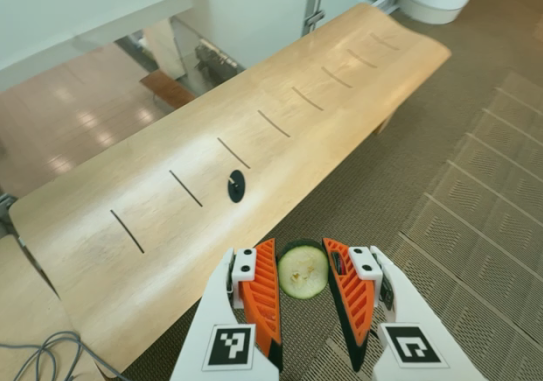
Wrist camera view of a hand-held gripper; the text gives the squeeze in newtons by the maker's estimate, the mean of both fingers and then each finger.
{"total": 8.4, "left": 8.5, "right": 8.3}